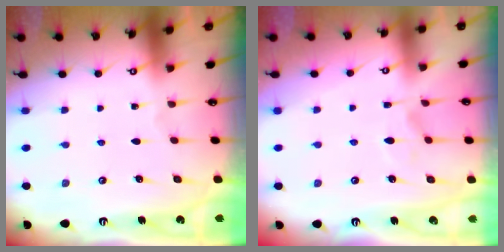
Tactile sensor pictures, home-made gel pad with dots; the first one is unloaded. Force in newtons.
{"total": 6.7, "press": 6.6, "slide": 1.1}